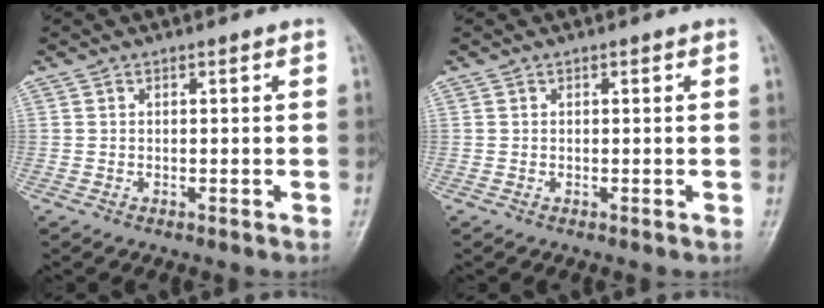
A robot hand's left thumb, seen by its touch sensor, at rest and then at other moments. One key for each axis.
{"total": 0.0}